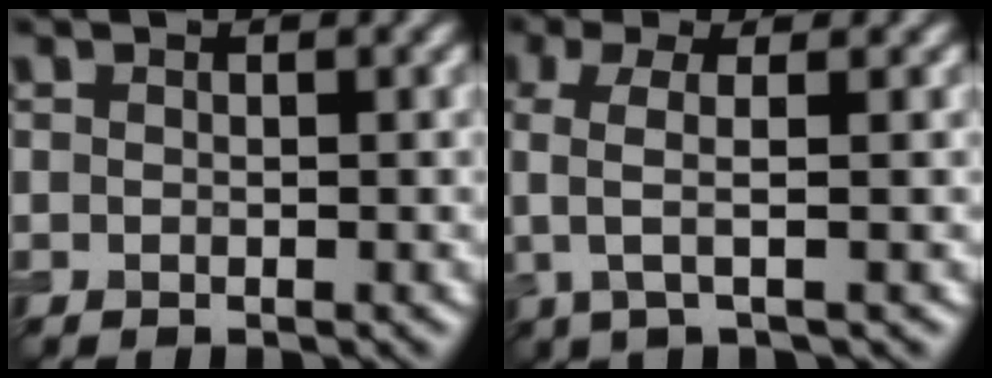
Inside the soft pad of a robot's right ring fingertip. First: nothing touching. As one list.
[{"total": 3.8, "force": [0.0, 1.0, 3.7], "torque": [-0.074, 0.004, -0.005]}]